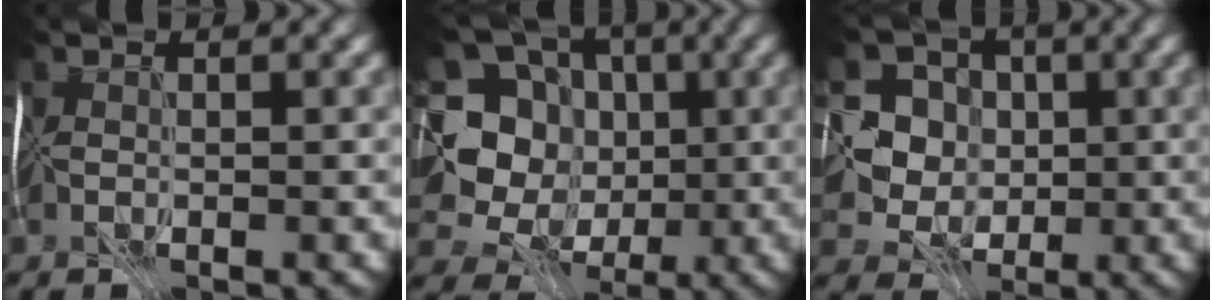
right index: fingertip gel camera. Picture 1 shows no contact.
{"total": 10.2, "force": [0.4, 9.7, 3.2], "torque": [-0.091, 0.033, 0.006]}
{"total": 4.0, "force": [0.8, 3.8, 0.9], "torque": [-0.010, -0.001, 0.009]}